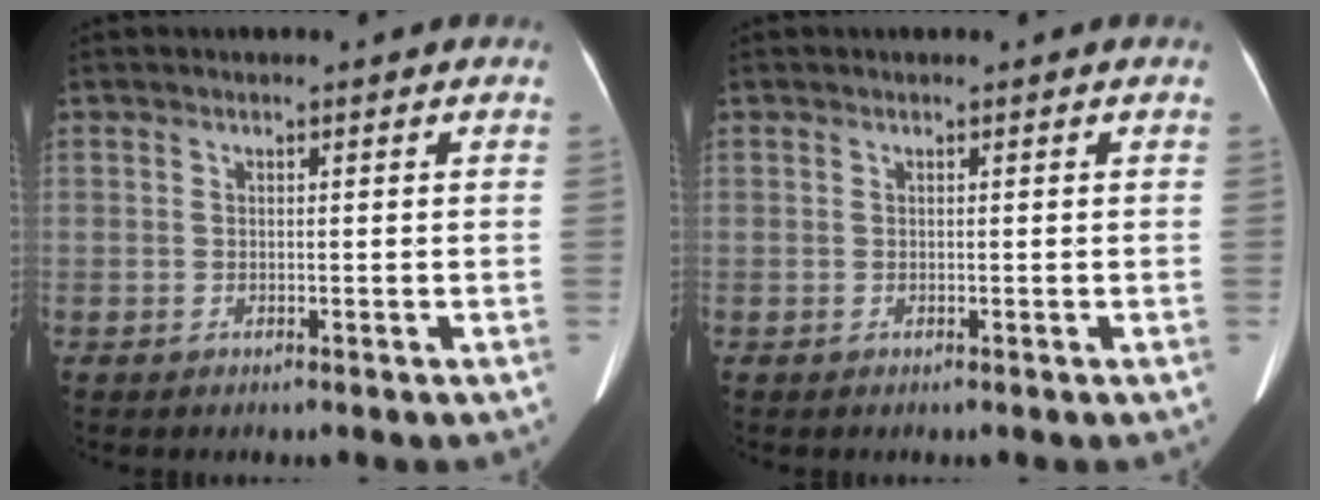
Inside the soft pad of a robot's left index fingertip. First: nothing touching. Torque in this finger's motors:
{"motor_torque": [-0.15, -0.04, 0.05, 0.02]}